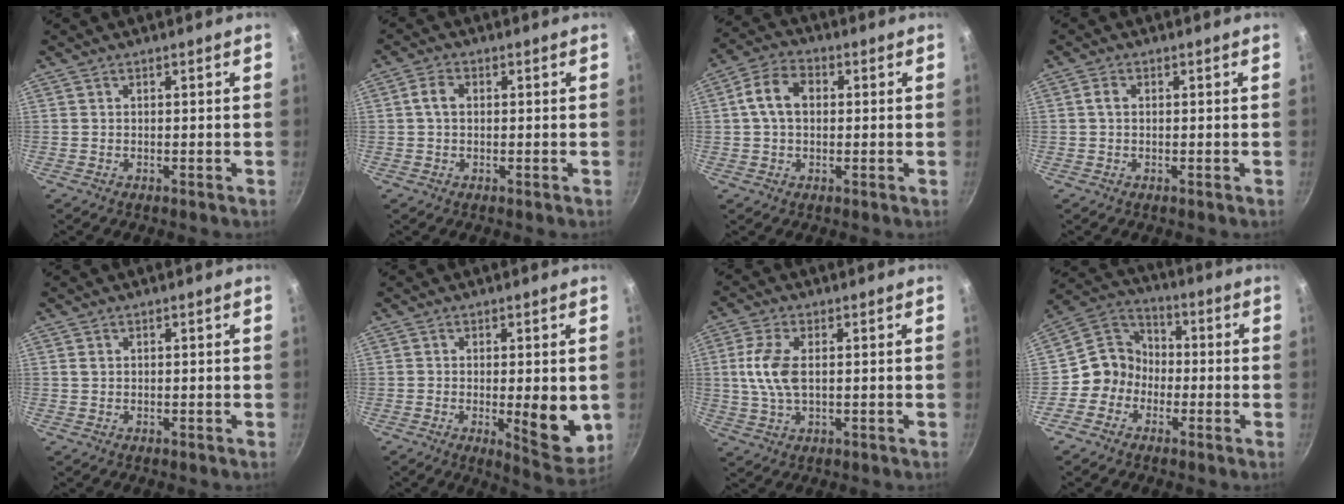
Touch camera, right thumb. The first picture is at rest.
{"total": 3.1, "force": [0.3, 2.2, 2.2], "torque": [-0.040, 0.010, 0.000]}
{"total": 8.0, "force": [0.9, 5.6, 5.6], "torque": [-0.091, 0.020, 0.005]}
{"total": 1.6, "force": [0.1, 1.2, 1.1], "torque": [-0.020, 0.005, 0.001]}
{"total": 0.7, "force": [0.2, 0.6, 0.4], "torque": [-0.005, 0.001, 0.004]}
{"total": 9.9, "force": [-1.0, 3.3, 9.3], "torque": [-0.103, -0.019, -0.005]}
{"total": 7.9, "force": [0.8, 4.1, 6.8], "torque": [-0.140, 0.004, 0.012]}
{"total": 8.7, "force": [-2.5, 7.8, 2.7], "torque": [-0.005, 0.040, -0.068]}